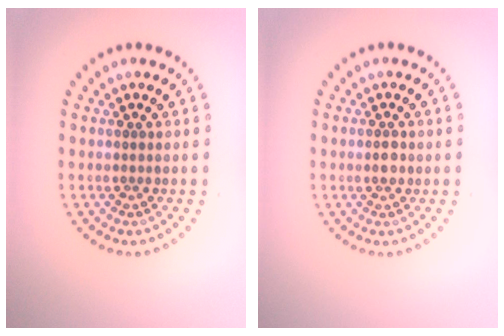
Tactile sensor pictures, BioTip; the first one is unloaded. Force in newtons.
{"total": 1.5, "press": 1.5, "slide": 0.3}